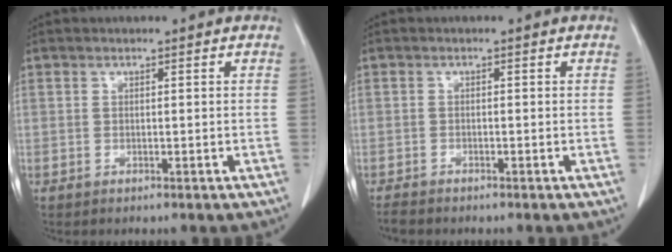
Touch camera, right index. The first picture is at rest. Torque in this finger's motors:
{"motor_torque": [0.24, -0.22, 0.05, 0.04]}